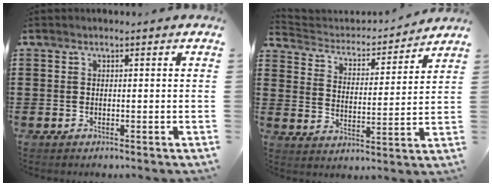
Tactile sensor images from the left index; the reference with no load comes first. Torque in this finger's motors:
{"motor_torque": [-1.57, 0.57, -0.18, -0.05]}